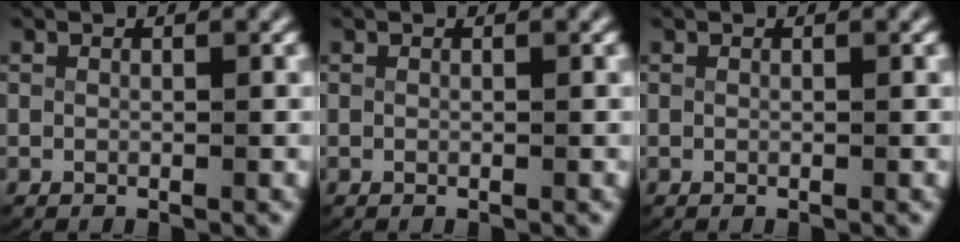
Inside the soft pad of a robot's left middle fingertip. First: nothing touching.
{"total": 0.0}
{"total": 0.0}